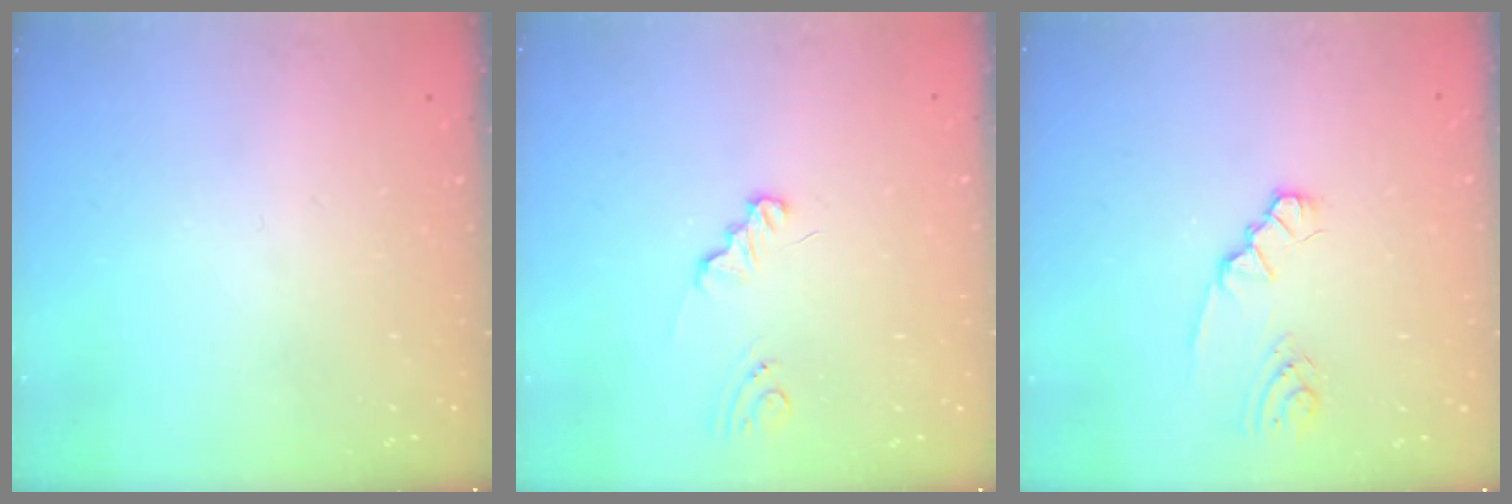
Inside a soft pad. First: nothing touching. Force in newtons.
{"total": 1.0, "press": 1.0, "slide": 0.1}
{"total": 2.1, "press": 2.1, "slide": 0.3}